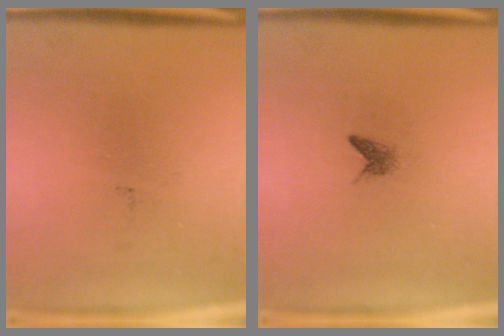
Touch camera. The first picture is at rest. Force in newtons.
{"total": 1.0}